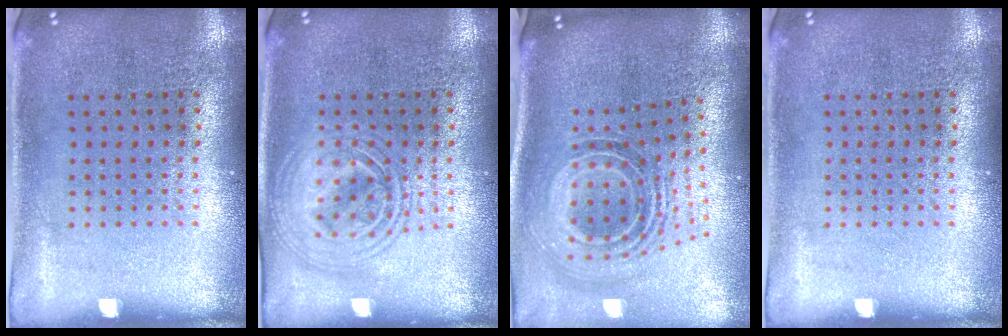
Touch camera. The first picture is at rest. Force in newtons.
{"total": 2.8, "press": 2.8, "slide": 0.4}
{"total": 1.9, "press": 1.4, "slide": 1.2}
{"total": 0.0}